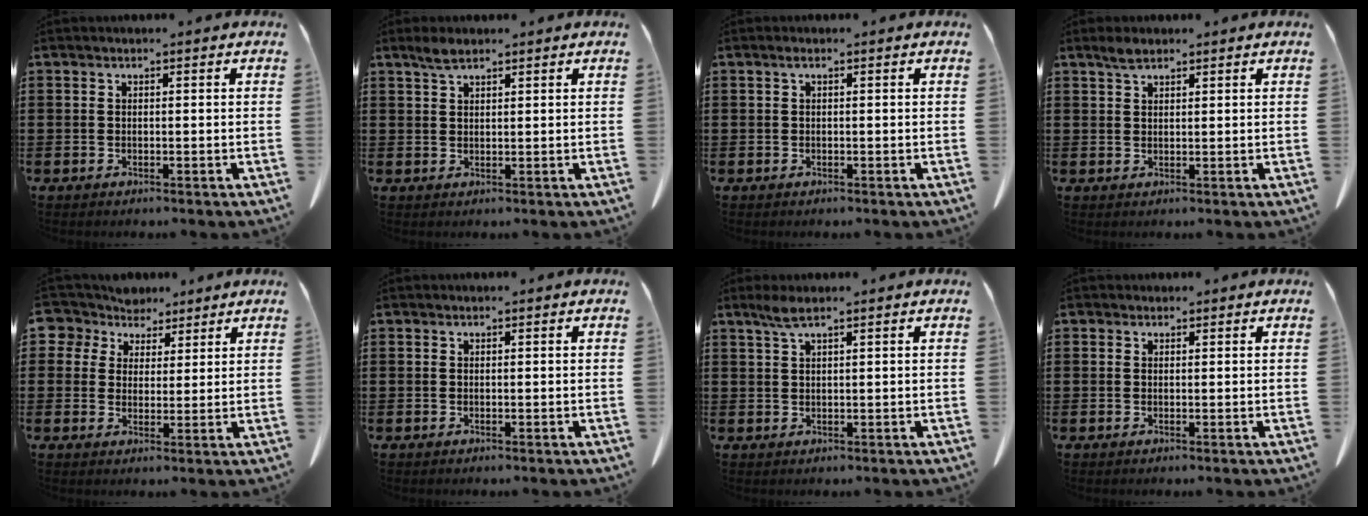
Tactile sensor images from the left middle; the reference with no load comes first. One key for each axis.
{"total": 2.4, "fx": 1.7, "fy": 0.7, "fz": 1.5, "tx": -0.033, "ty": 0.003, "tz": 0.032}
{"total": 0.5, "fx": 0.0, "fy": 0.1, "fz": 0.5, "tx": -0.010, "ty": 0.001, "tz": 0.001}
{"total": 2.1, "fx": 1.6, "fy": 0.7, "fz": 1.1, "tx": -0.025, "ty": 0.004, "tz": 0.030}
{"total": 5.6, "fx": 4.3, "fy": 3.6, "fz": 0.4, "tx": -0.038, "ty": -0.009, "tz": 0.079}
{"total": 0.0}
{"total": 2.5, "fx": 1.6, "fy": 0.3, "fz": 1.9, "tx": -0.040, "ty": 0.003, "tz": 0.029}
{"total": 0.6, "fx": 0.4, "fy": 0.4, "fz": 0.0, "tx": -0.002, "ty": 0.002, "tz": 0.008}